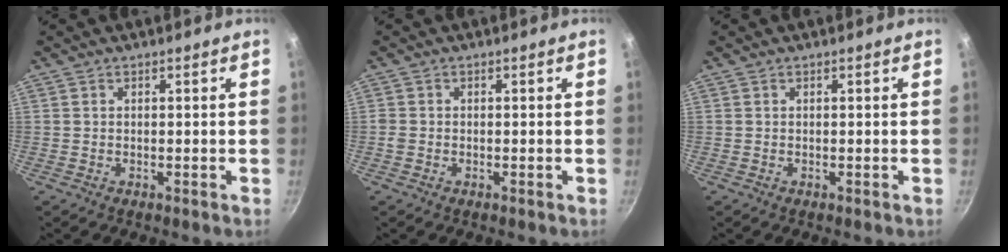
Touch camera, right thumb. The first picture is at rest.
{"total": 1.1, "force": [-0.4, 1.0, 0.5], "torque": [-0.009, 0.002, -0.009]}
{"total": 0.0}